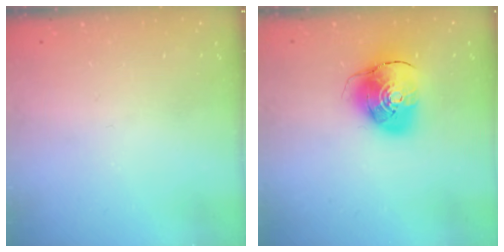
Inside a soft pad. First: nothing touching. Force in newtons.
{"total": 10.4, "press": 10.3, "slide": 1.4}